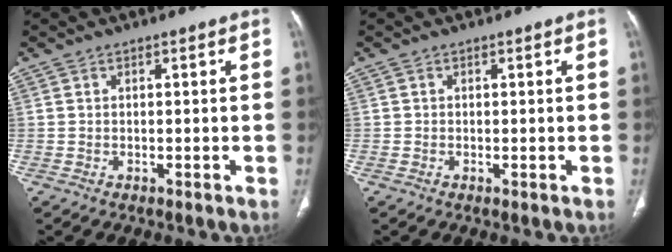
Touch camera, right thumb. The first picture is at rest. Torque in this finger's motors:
{"motor_torque": [1.05, 0.81, 0.00, 0.22, 0.01]}